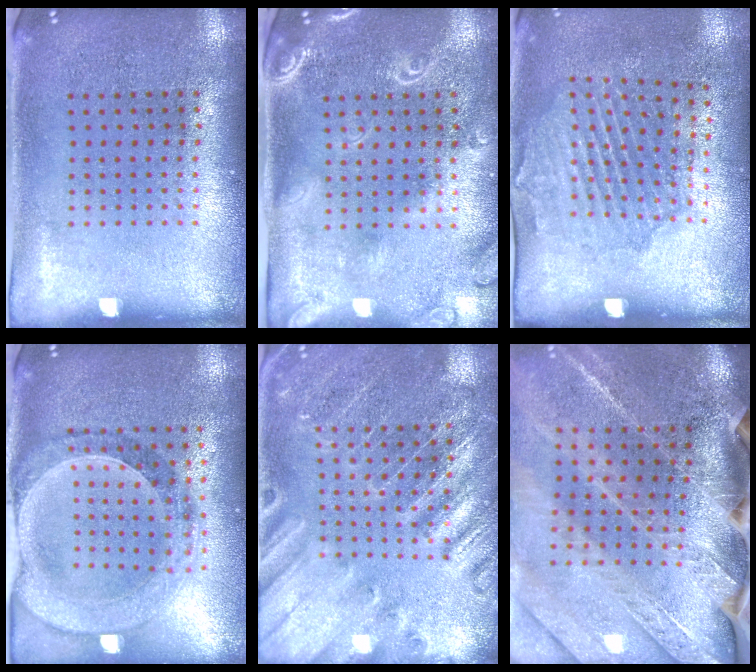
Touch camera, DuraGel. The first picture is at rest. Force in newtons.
{"total": 2.3, "press": 1.9, "slide": 1.2}
{"total": 1.7, "press": 1.4, "slide": 0.8}
{"total": 1.4, "press": 1.4, "slide": 0.2}
{"total": 2.6, "press": 2.6, "slide": 0.2}
{"total": 3.8, "press": 3.3, "slide": 1.9}